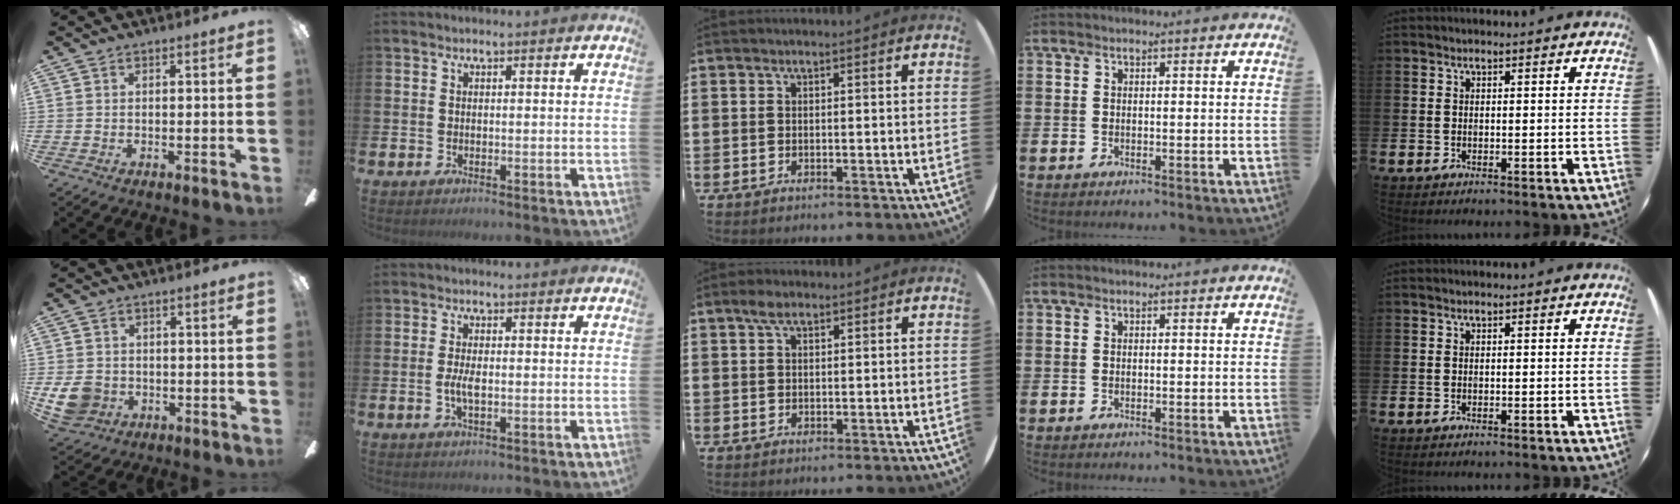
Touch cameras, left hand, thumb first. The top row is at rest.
{"thumb": {"total": 7.5, "force": [-1.5, 6.6, 3.3], "torque": [-0.076, 0.011, -0.029]}, "index": {"total": 2.6, "force": [-0.1, 0.9, 2.4], "torque": [-0.037, -0.003, -0.003]}, "middle": {"total": 2.3, "force": [1.5, 1.1, 1.4], "torque": [-0.022, 0.004, 0.024]}}